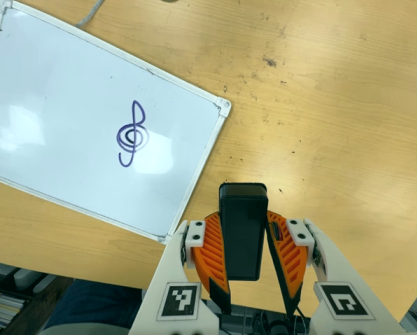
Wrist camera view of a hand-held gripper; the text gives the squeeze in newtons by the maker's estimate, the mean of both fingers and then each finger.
{"total": 8.2, "left": 6.6, "right": 9.9}